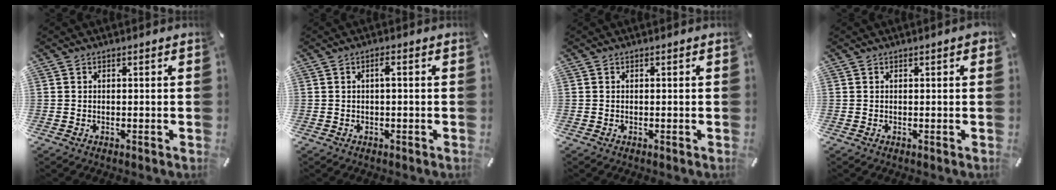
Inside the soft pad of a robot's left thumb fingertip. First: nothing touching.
{"total": 1.7, "force": [0.0, 0.3, 1.6], "torque": [-0.033, 0.004, -0.002]}
{"total": 0.0}
{"total": 0.8, "force": [0.3, 0.2, 0.7], "torque": [-0.013, 0.001, 0.004]}